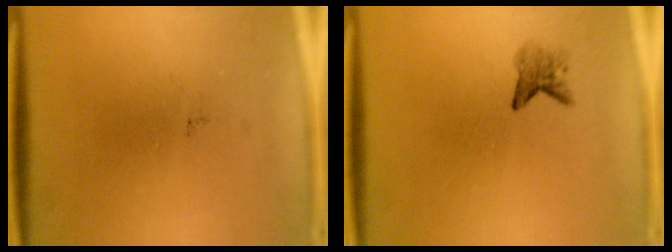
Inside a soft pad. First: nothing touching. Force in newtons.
{"total": 1.8}